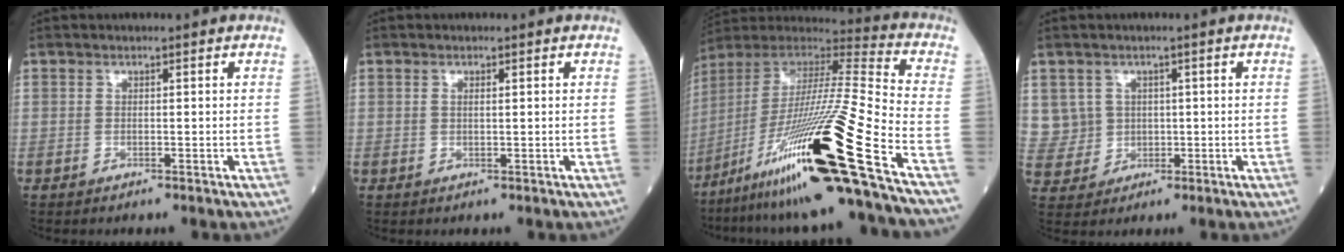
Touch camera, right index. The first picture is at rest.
{"total": 0.6, "force": [0.2, 0.0, 0.5], "torque": [-0.018, -0.001, 0.004]}
{"total": 28.1, "force": [-14.8, -1.5, 23.9], "torque": [-0.437, -0.051, -0.271]}
{"total": 4.9, "force": [1.1, 4.8, -0.1], "torque": [0.000, 0.014, 0.031]}